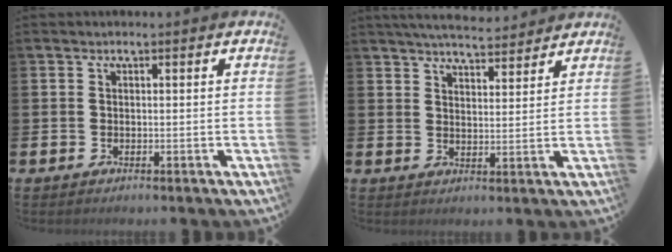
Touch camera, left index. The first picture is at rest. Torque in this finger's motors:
{"motor_torque": [1.08, -1.06, 0.67, 0.17]}